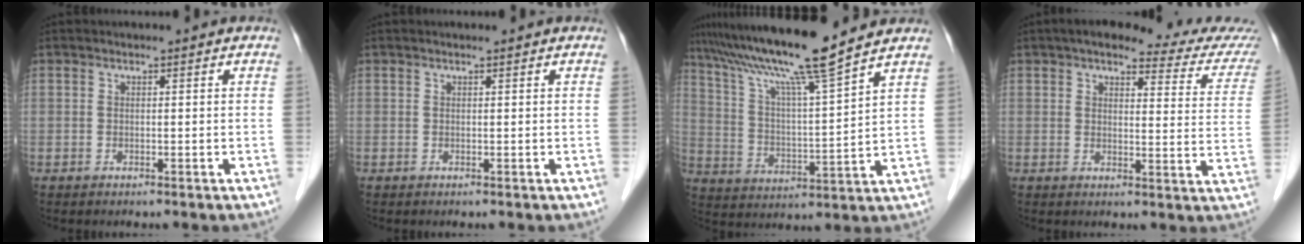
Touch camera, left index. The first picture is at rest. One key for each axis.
{"total": 0.6, "fx": 0.5, "fy": -0.1, "fz": 0.3, "tx": -0.010, "ty": 0.002, "tz": 0.011}
{"total": 14.5, "fx": 11.9, "fy": -1.9, "fz": 8.1, "tx": -0.146, "ty": 0.003, "tz": 0.208}
{"total": 15.3, "fx": 13.7, "fy": 2.1, "fz": 6.5, "tx": -0.067, "ty": -0.016, "tz": 0.142}